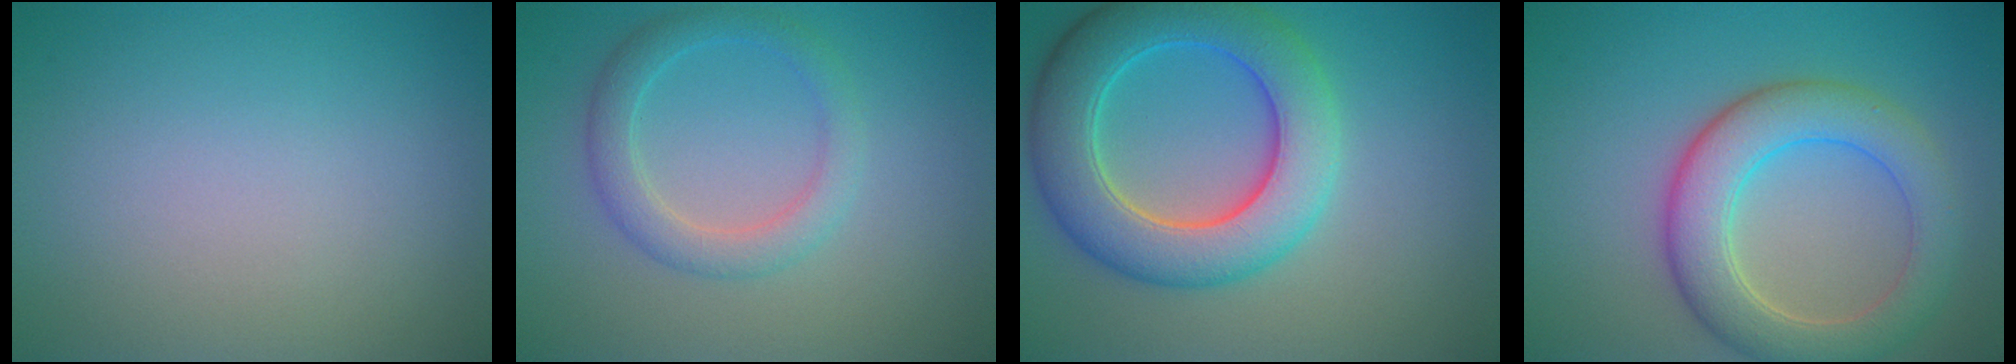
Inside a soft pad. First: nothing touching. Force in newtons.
{"total": 3.0, "press": 3.0, "slide": 0.0}
{"total": 8.2, "press": 8.2, "slide": 0.6}
{"total": 6.4, "press": 6.4, "slide": 0.5}